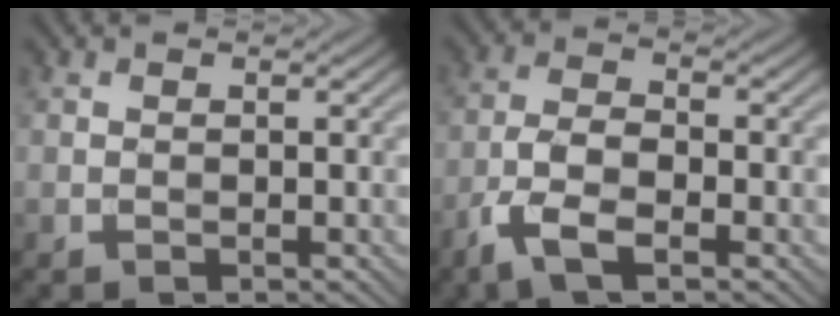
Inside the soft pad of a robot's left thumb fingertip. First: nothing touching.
{"total": 6.2, "force": [-3.6, 2.2, 4.6], "torque": [-0.103, -0.003, -0.079]}